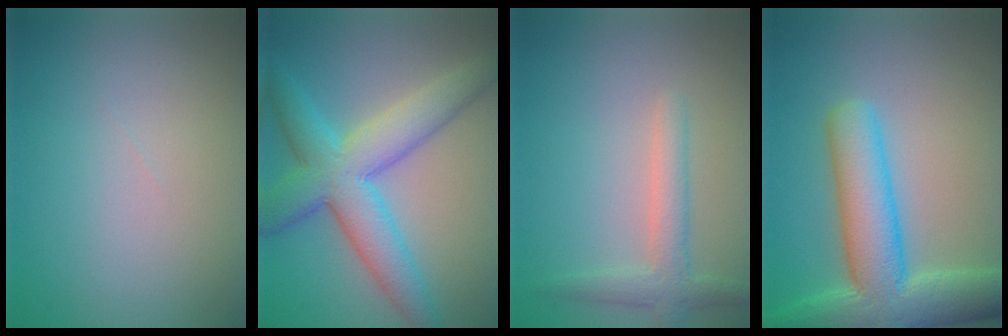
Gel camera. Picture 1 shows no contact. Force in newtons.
{"total": 7.7, "press": 7.7, "slide": 0.1}
{"total": 2.6, "press": 2.6, "slide": 0.2}
{"total": 9.6, "press": 9.6, "slide": 0.8}